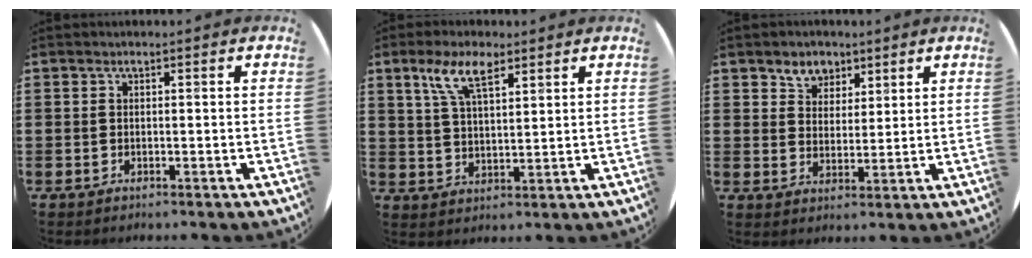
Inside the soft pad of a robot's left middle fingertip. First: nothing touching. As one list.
[{"total": 6.6, "force": [4.3, 2.3, 4.4], "torque": [-0.091, 0.002, 0.075]}, {"total": 3.9, "force": [3.1, 2.4, 0.0], "torque": [-0.012, 0.001, 0.058]}]